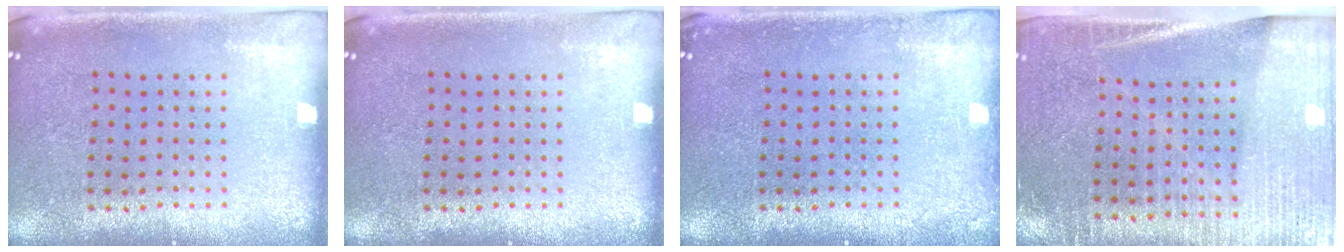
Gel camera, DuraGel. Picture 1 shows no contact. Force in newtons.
{"total": 0.0}
{"total": 0.8, "press": 0.8, "slide": 0.1}
{"total": 3.4, "press": 3.0, "slide": 1.5}